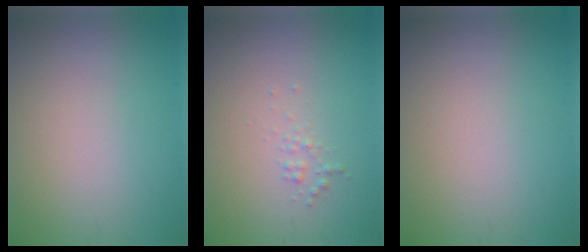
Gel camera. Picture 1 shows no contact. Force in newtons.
{"total": 0.7, "press": 0.7, "slide": 0.0}
{"total": 0.0}